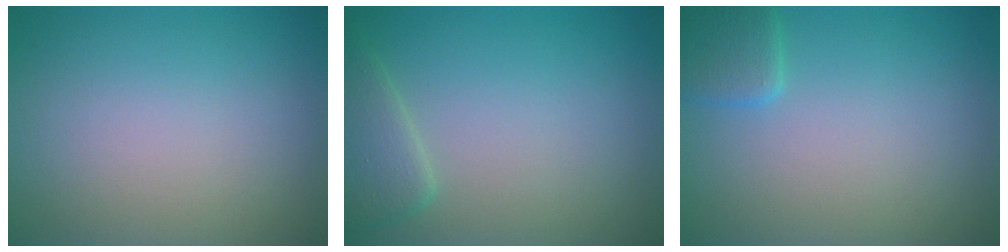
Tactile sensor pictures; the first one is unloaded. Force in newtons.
{"total": 2.5, "press": 2.5, "slide": 0.3}
{"total": 2.1, "press": 2.1, "slide": 0.1}